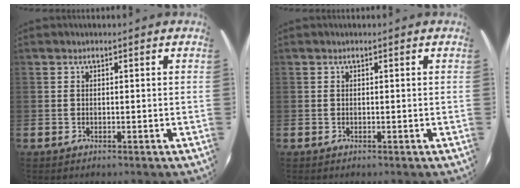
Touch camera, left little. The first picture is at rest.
{"total": 0.0}